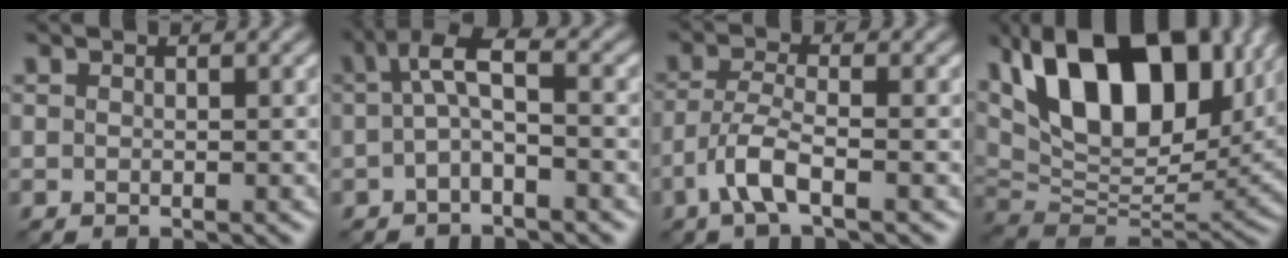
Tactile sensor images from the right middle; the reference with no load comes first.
{"total": 3.4, "force": [0.1, 1.0, 3.2], "torque": [-0.063, 0.011, -0.005]}
{"total": 3.6, "force": [-1.9, 0.8, 2.9], "torque": [-0.065, 0.005, -0.046]}
{"total": 16.3, "force": [7.9, 8.5, 11.4], "torque": [-0.205, 0.020, 0.136]}